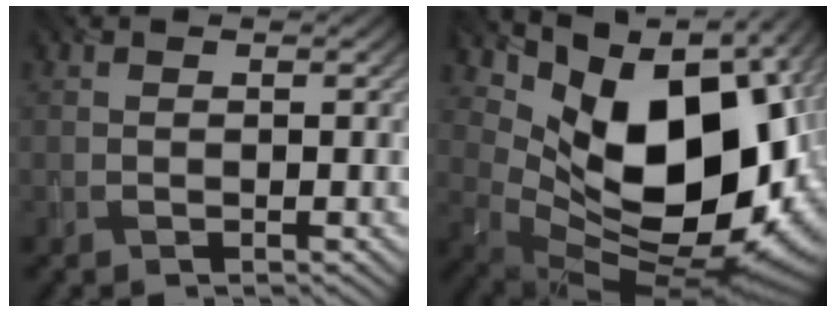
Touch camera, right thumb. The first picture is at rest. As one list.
[{"total": 17.0, "force": [4.0, 10.4, 12.9], "torque": [-0.202, -0.013, 0.086]}]